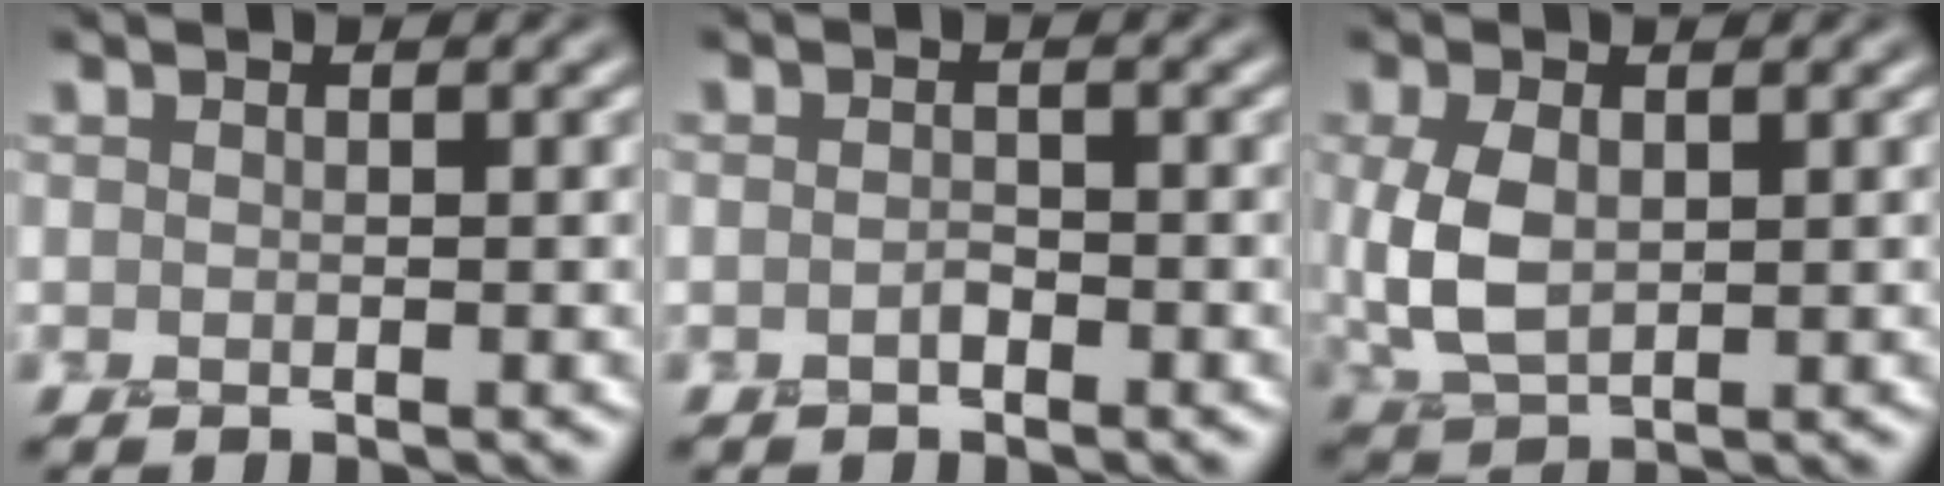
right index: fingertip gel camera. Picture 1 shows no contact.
{"total": 0.8, "force": [-0.5, 0.4, 0.4], "torque": [-0.009, -0.001, -0.010]}
{"total": 4.9, "force": [0.5, 3.0, 3.8], "torque": [-0.095, 0.000, 0.017]}